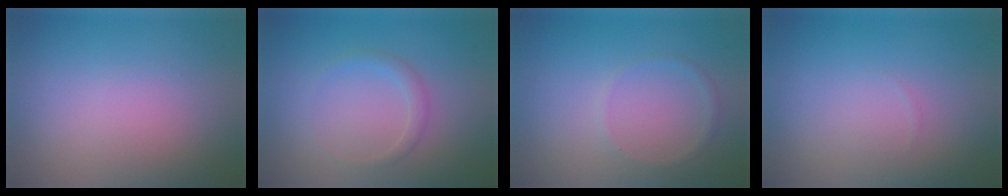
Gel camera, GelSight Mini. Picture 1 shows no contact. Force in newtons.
{"total": 1.3, "press": 1.3, "slide": 0.0}
{"total": 0.8, "press": 0.8, "slide": 0.2}
{"total": 0.0}